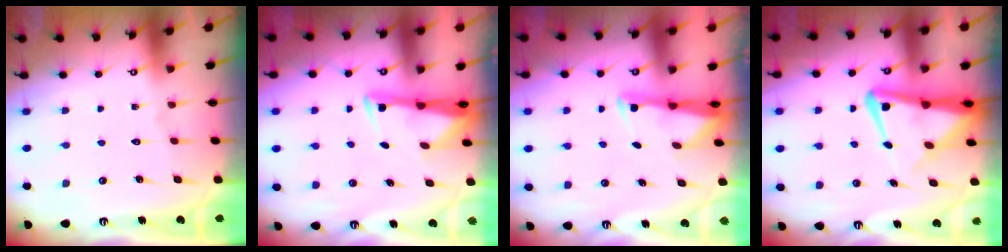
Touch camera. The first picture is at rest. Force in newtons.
{"total": 3.3, "press": 3.2, "slide": 0.9}
{"total": 2.6, "press": 2.6, "slide": 0.4}
{"total": 9.6, "press": 9.6, "slide": 0.9}